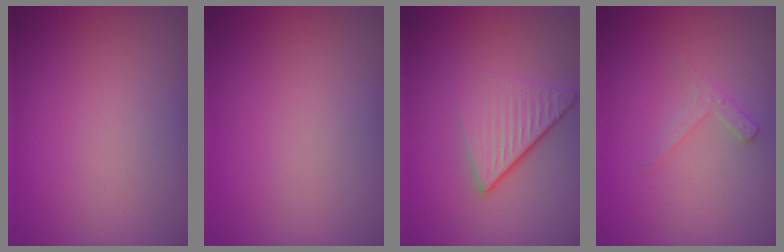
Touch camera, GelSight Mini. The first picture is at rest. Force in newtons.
{"total": 0.0}
{"total": 4.9, "press": 3.0, "slide": 3.9}
{"total": 1.6, "press": 1.5, "slide": 0.4}